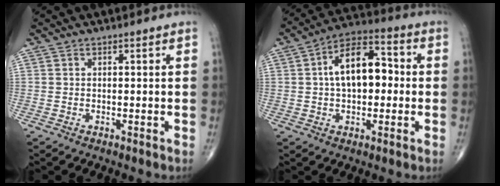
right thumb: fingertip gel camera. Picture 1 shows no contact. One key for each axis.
{"total": 12.6, "fx": 0.9, "fy": 7.3, "fz": 10.2, "tx": -0.147, "ty": 0.032, "tz": 0.004}